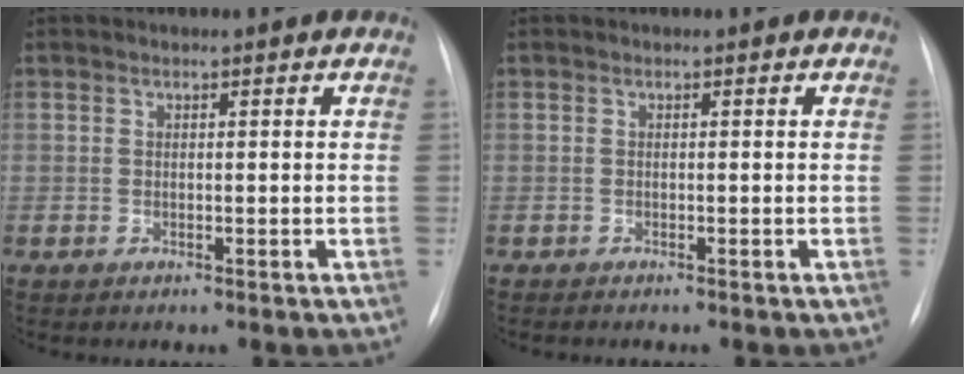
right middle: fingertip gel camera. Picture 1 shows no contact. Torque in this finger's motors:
{"motor_torque": [0.20, -0.27, 0.11, 0.02]}